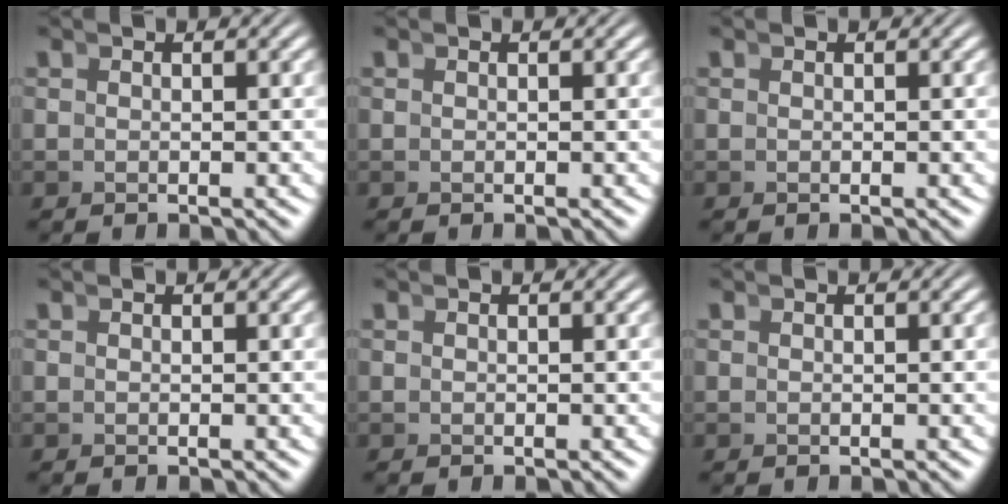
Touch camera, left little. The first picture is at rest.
{"total": 0.0}
{"total": 0.0}
{"total": 0.0}
{"total": 0.0}
{"total": 0.0}